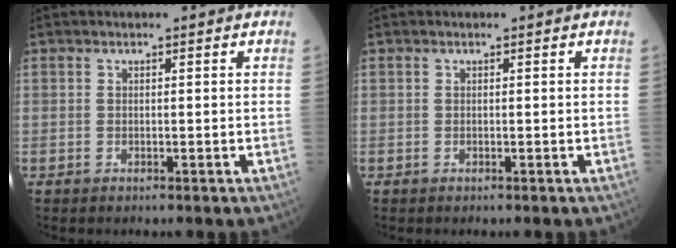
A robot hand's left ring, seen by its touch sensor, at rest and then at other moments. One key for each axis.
{"total": 0.0}